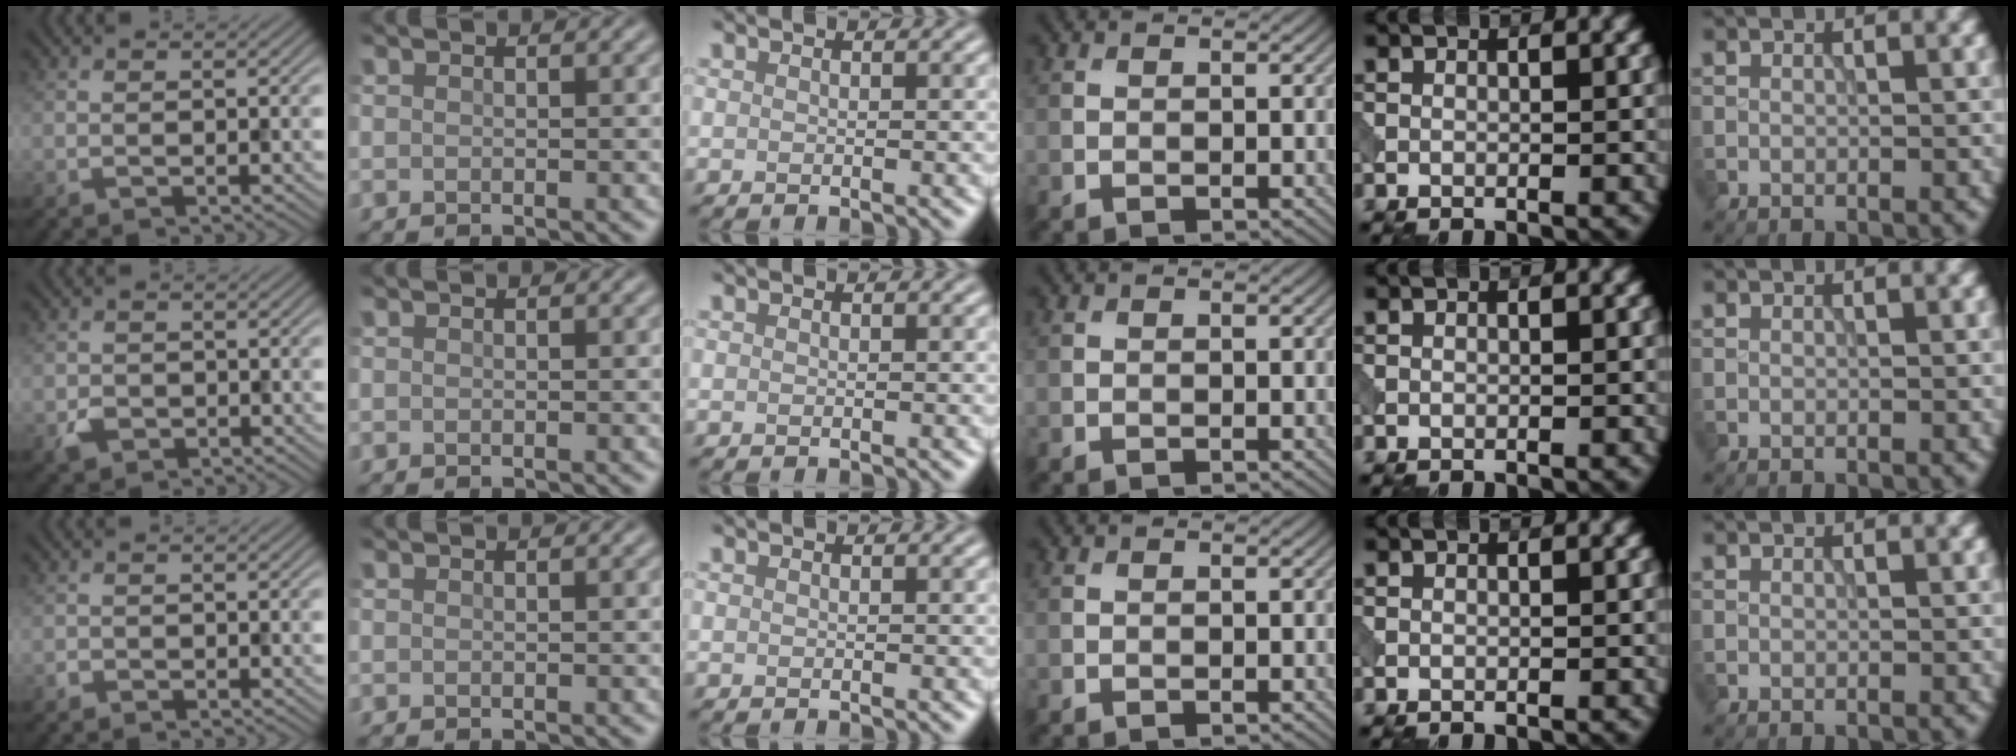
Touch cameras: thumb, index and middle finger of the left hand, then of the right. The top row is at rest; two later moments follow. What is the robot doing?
{"motion": "open", "object": "sandwich press"}